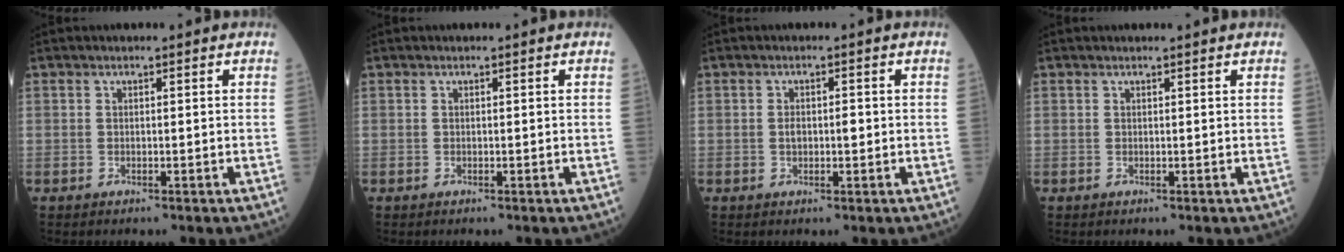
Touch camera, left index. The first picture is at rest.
{"total": 0.0}
{"total": 2.1, "force": [-0.1, 1.0, 1.8], "torque": [-0.033, 0.007, -0.001]}
{"total": 1.0, "force": [1.0, -0.1, 0.3], "torque": [-0.007, 0.003, 0.011]}